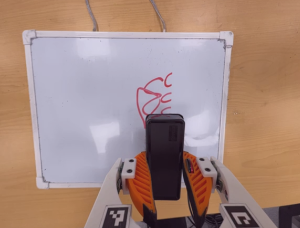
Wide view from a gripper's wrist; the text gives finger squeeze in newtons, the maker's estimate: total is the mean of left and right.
{"total": 9.1, "left": 6.7, "right": 11.5}